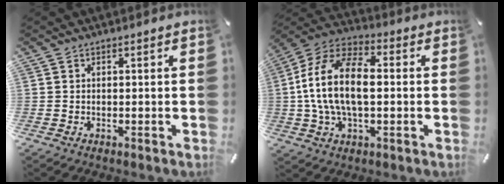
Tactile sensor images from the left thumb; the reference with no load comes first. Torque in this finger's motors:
{"motor_torque": [0.94, 1.70, 1.50, -0.52, 0.74]}